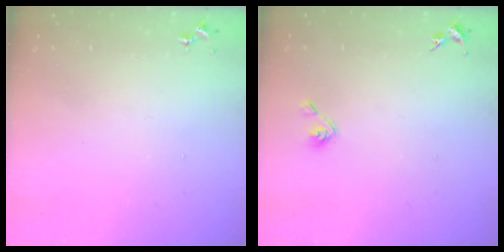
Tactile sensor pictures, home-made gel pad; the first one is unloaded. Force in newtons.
{"total": 5.3, "press": 4.9, "slide": 2.0}